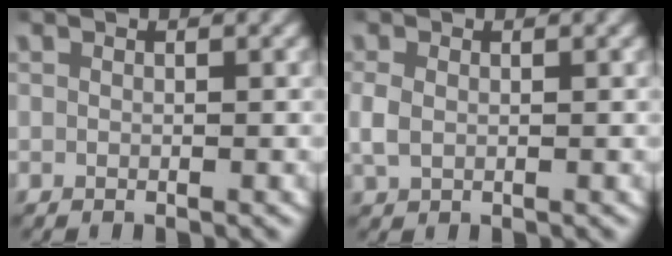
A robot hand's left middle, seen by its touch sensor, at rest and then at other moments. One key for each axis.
{"total": 2.1, "fx": 0.1, "fy": 1.6, "fz": 1.3, "tx": -0.042, "ty": -0.003, "tz": 0.009}